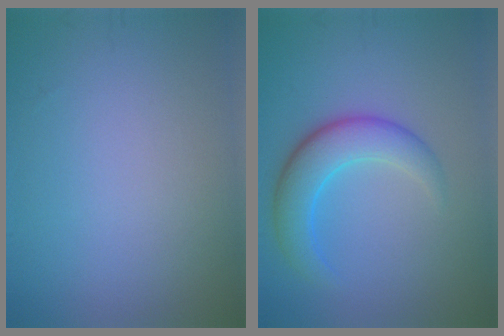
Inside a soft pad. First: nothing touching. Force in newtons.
{"total": 4.7, "press": 4.7, "slide": 0.3}